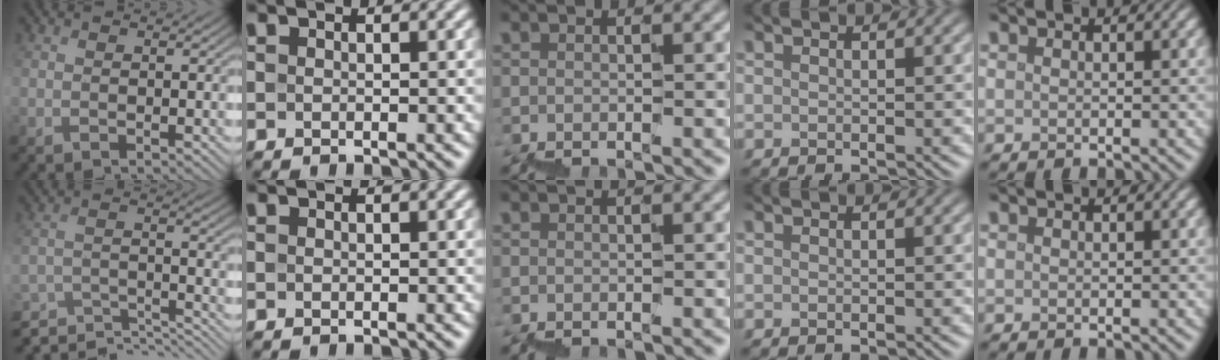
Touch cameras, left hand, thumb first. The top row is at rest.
{"thumb": {"total": 9.2, "force": [-8.3, 2.2, 3.4], "torque": [-0.073, -0.001, -0.124]}}